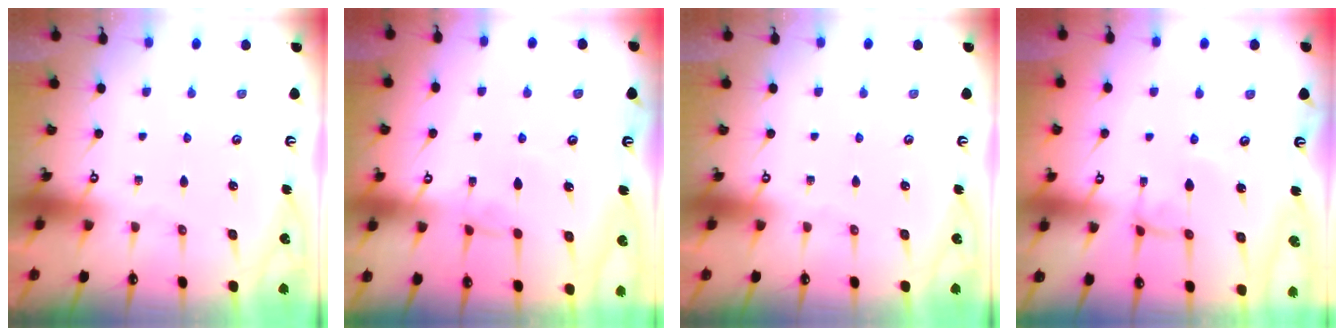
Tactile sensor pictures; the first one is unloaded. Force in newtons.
{"total": 2.1, "press": 2.0, "slide": 0.3}
{"total": 0.0}
{"total": 0.8, "press": 0.8, "slide": 0.2}